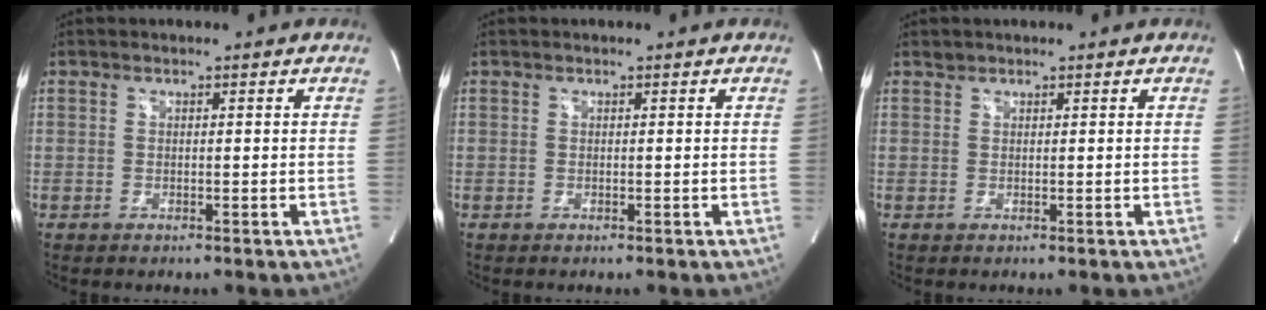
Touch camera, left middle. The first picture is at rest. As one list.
[{"total": 0.0}, {"total": 0.6, "force": [0.6, 0.2, -0.1], "torque": [0.000, 0.002, 0.009]}]